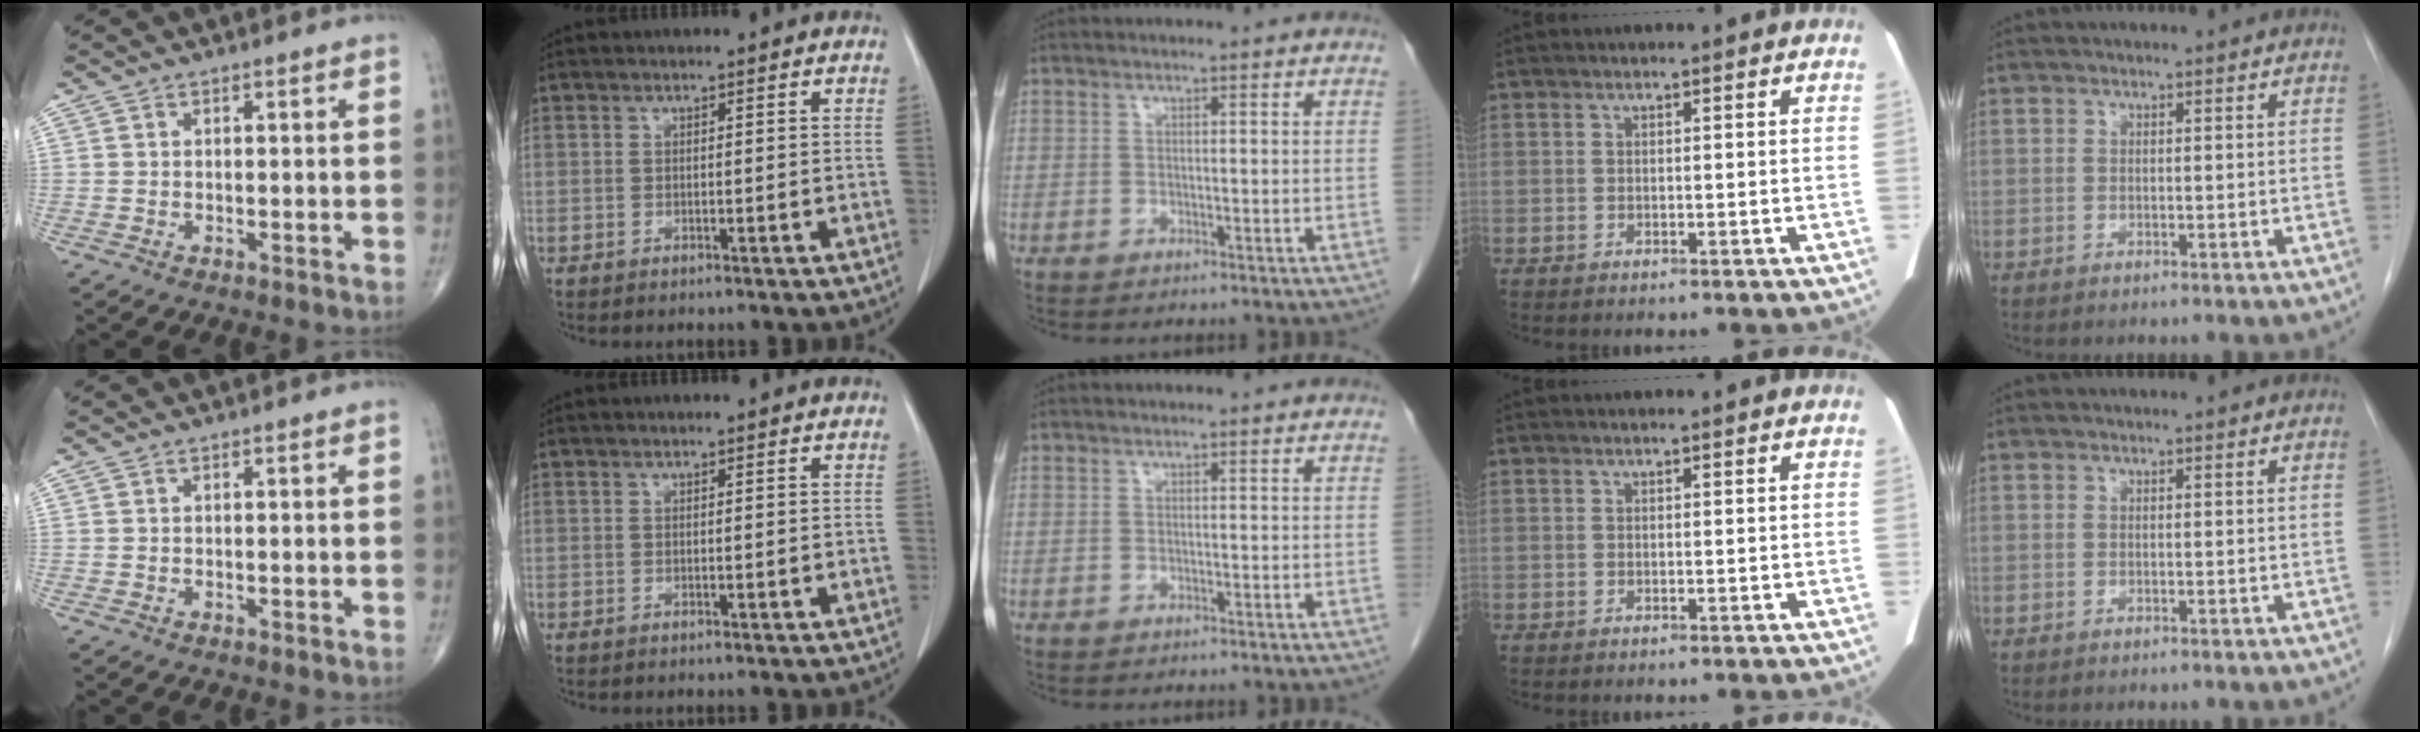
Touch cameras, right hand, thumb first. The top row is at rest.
{}